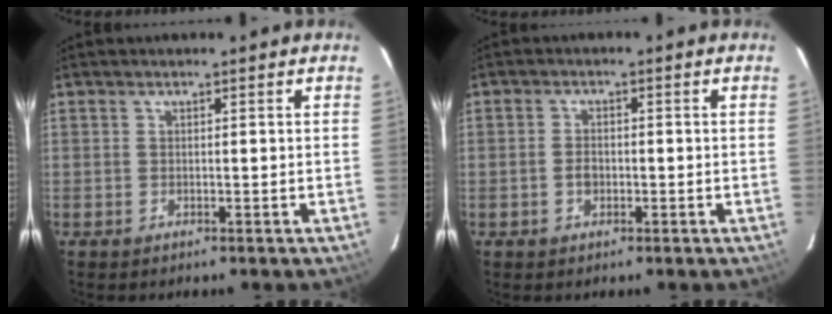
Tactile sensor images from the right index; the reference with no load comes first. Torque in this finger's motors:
{"motor_torque": [-0.10, -0.11, 0.01, 0.00]}